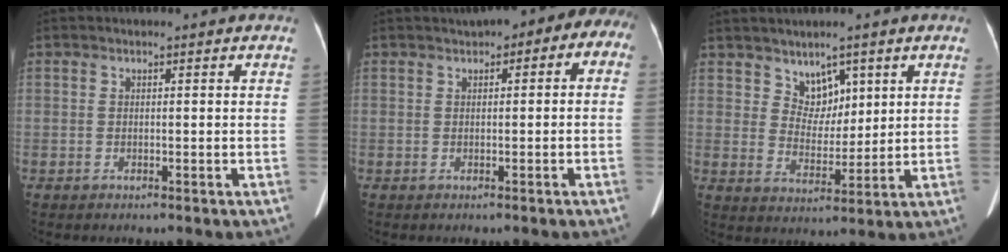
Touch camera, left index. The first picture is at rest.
{"total": 7.1, "force": [2.7, 4.3, 4.9], "torque": [-0.043, 0.035, 0.025]}
{"total": 4.9, "force": [3.0, 3.3, 2.0], "torque": [-0.031, 0.002, 0.060]}